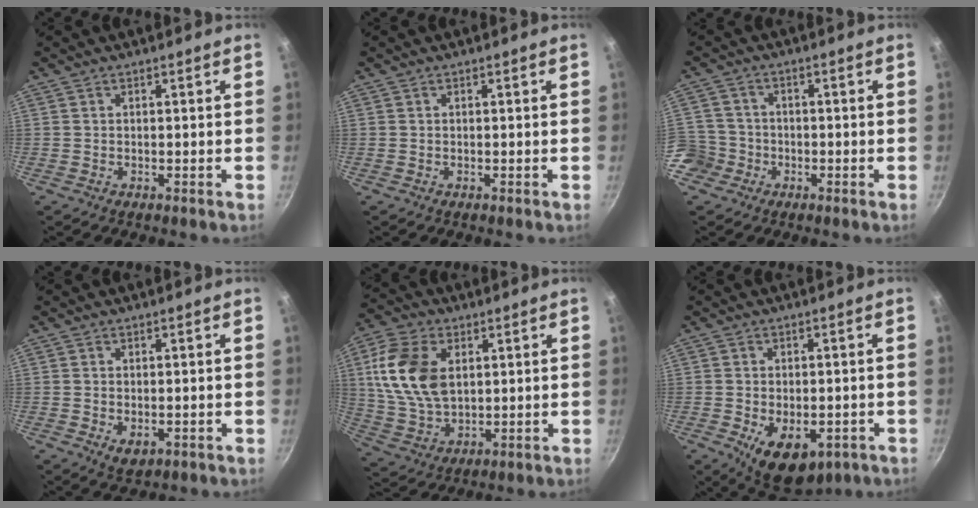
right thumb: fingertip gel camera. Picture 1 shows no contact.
{"total": 0.0}
{"total": 7.2, "force": [-3.2, 6.3, 1.4], "torque": [-0.009, 0.035, -0.063]}
{"total": 3.3, "force": [-0.6, 2.2, 2.5], "torque": [-0.039, -0.010, -0.005]}
{"total": 15.3, "force": [3.5, 9.9, 11.2], "torque": [-0.203, -0.007, 0.074]}
{"total": 11.2, "force": [-3.9, 6.6, 8.2], "torque": [-0.091, -0.002, -0.039]}